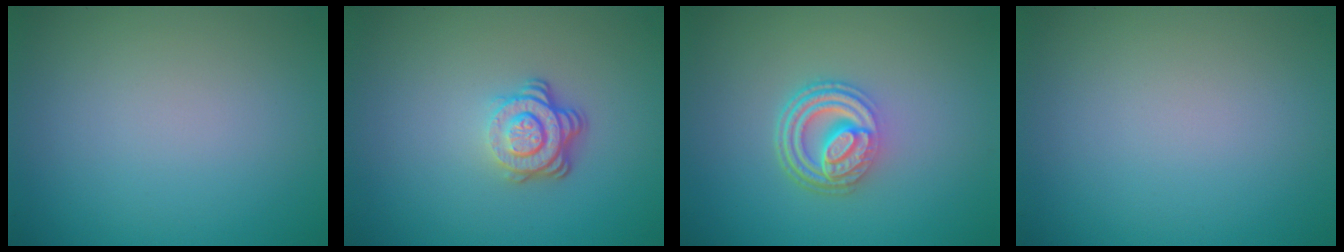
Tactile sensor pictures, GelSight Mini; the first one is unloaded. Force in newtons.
{"total": 3.9, "press": 2.7, "slide": 2.8}
{"total": 4.9, "press": 3.5, "slide": 3.4}
{"total": 0.0}